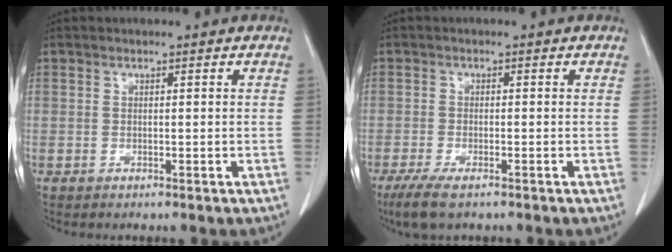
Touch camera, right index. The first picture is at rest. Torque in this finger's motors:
{"motor_torque": [0.21, -0.23, 0.13, 0.06]}